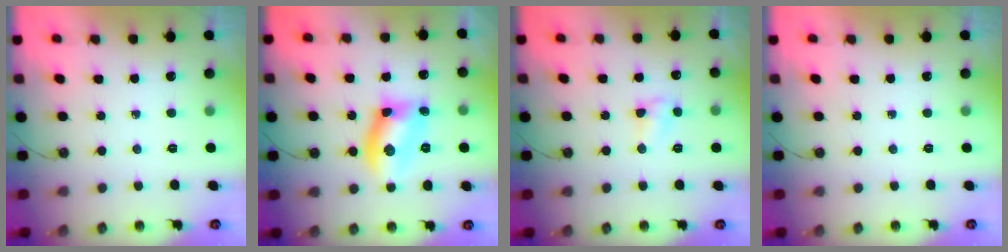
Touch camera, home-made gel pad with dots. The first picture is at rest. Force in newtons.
{"total": 11.4, "press": 11.4, "slide": 1.2}
{"total": 5.5, "press": 5.4, "slide": 0.6}
{"total": 0.0}